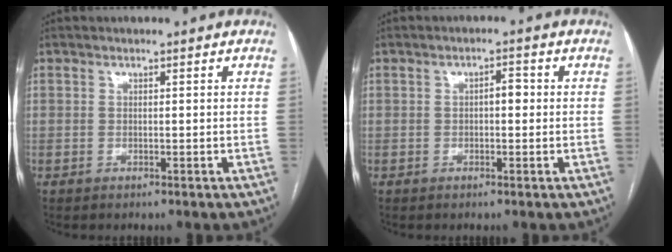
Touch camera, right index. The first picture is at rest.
{"total": 2.2, "force": [0.0, 1.0, 2.0], "torque": [-0.029, 0.014, -0.001]}